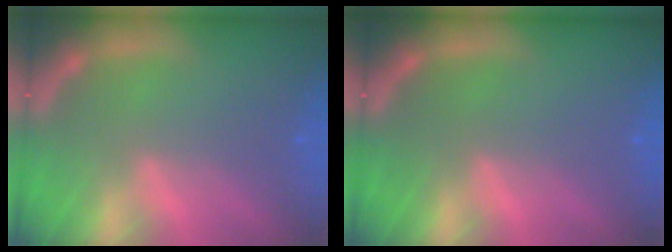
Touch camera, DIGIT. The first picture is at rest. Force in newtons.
{"total": 0.0}